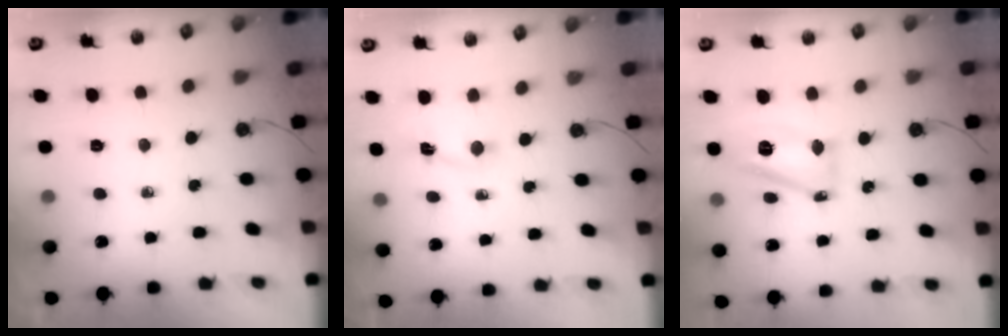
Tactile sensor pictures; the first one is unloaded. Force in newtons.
{"total": 1.4, "press": 1.4, "slide": 0.1}
{"total": 13.5, "press": 13.4, "slide": 1.4}